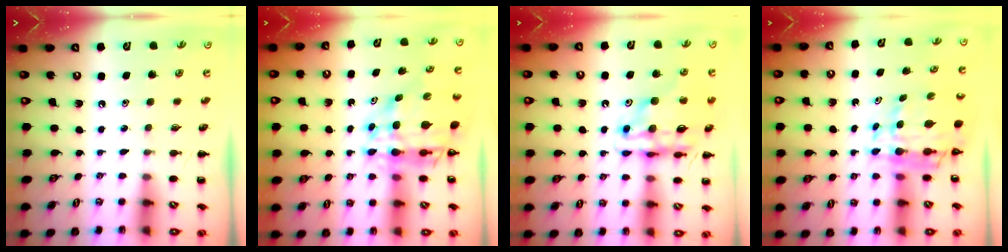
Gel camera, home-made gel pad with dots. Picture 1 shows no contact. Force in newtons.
{"total": 13.3, "press": 12.7, "slide": 4.0}
{"total": 14.5, "press": 14.0, "slide": 3.9}
{"total": 10.1, "press": 9.5, "slide": 3.5}